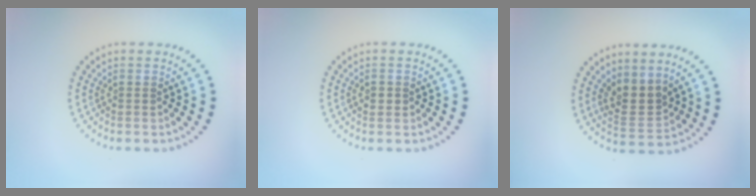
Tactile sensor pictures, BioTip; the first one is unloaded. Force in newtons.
{"total": 1.2, "press": 1.2, "slide": 0.1}
{"total": 2.9, "press": 2.5, "slide": 1.5}